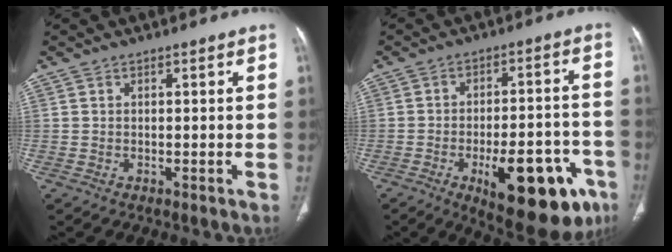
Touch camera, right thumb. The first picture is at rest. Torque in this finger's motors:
{"motor_torque": [2.42, 2.49, 1.45, -1.26, 0.36]}